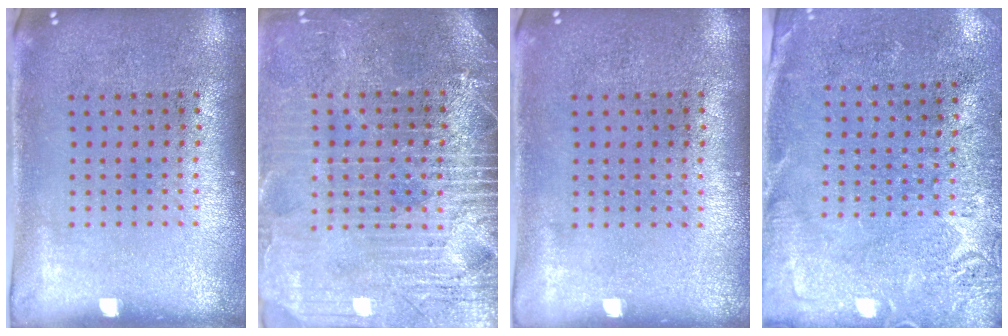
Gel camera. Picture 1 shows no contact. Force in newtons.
{"total": 4.0, "press": 3.6, "slide": 1.8}
{"total": 0.0}
{"total": 2.7, "press": 2.4, "slide": 1.1}